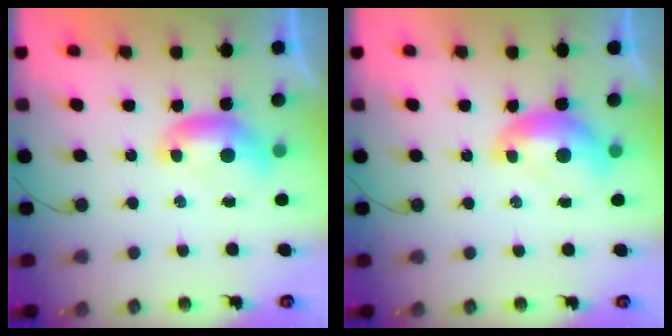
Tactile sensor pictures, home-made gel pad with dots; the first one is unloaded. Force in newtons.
{"total": 1.6, "press": 1.5, "slide": 0.2}